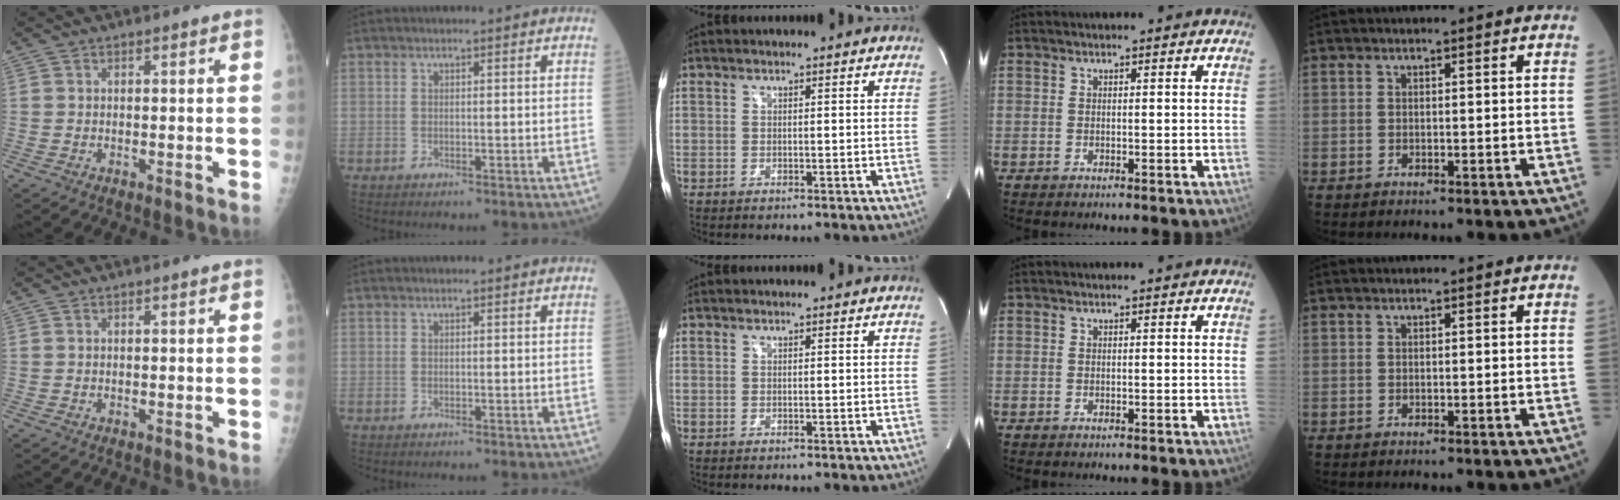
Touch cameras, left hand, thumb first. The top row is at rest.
{}